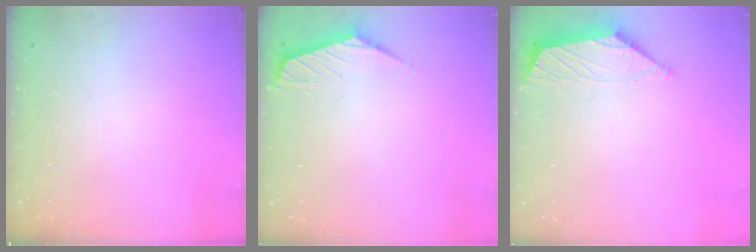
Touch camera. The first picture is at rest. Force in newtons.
{"total": 1.3, "press": 1.2, "slide": 0.5}
{"total": 1.1, "press": 1.1, "slide": 0.2}